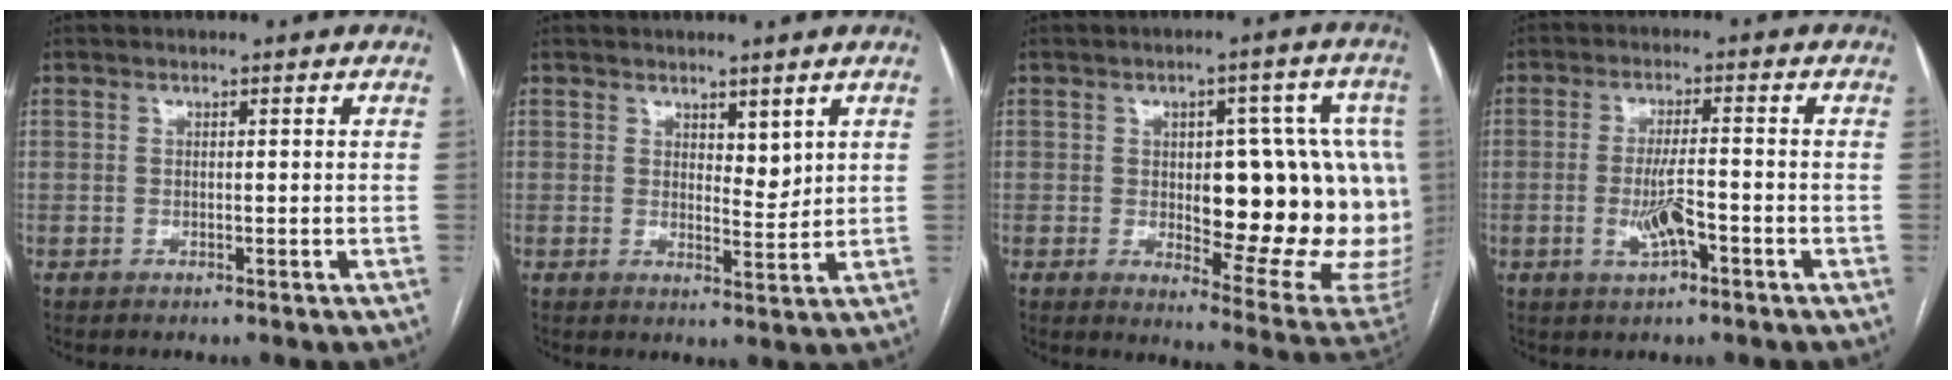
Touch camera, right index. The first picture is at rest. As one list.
[{"total": 1.6, "force": [1.0, 0.4, 1.1], "torque": [-0.018, -0.010, 0.019]}, {"total": 21.5, "force": [-0.1, 7.2, 20.2], "torque": [-0.182, 0.023, 0.019]}, {"total": 5.1, "force": [-1.8, 1.1, 4.6], "torque": [-0.092, -0.003, -0.029]}]